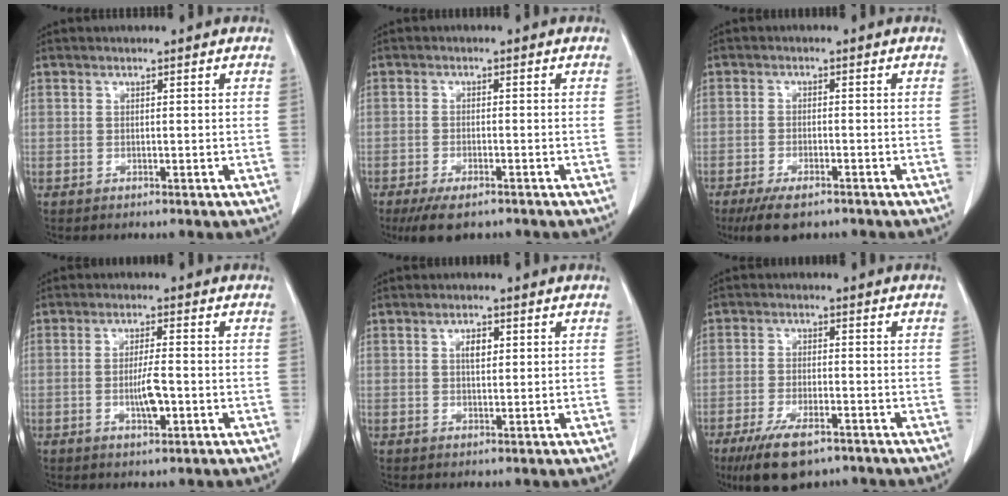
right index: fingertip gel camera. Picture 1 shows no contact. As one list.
[{"total": 5.4, "force": [-3.9, 1.8, 3.3], "torque": [-0.058, -0.008, -0.063]}, {"total": 5.9, "force": [-4.3, 1.9, 3.6], "torque": [-0.066, -0.009, -0.070]}, {"total": 4.4, "force": [-1.1, 0.8, 4.2], "torque": [-0.078, -0.003, -0.017]}, {"total": 2.2, "force": [0.7, 1.0, 1.8], "torque": [-0.029, 0.000, 0.009]}, {"total": 8.7, "force": [-5.8, 2.9, 5.8], "torque": [-0.111, -0.014, -0.095]}]